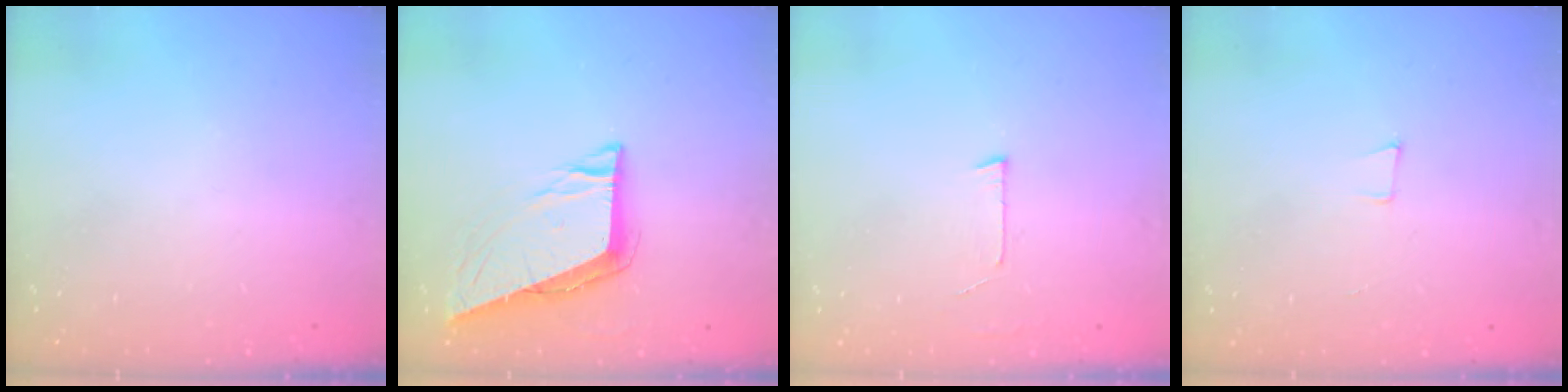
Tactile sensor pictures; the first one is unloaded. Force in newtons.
{"total": 8.7, "press": 8.4, "slide": 2.1}
{"total": 2.7, "press": 2.7, "slide": 0.2}
{"total": 4.6, "press": 3.6, "slide": 2.9}